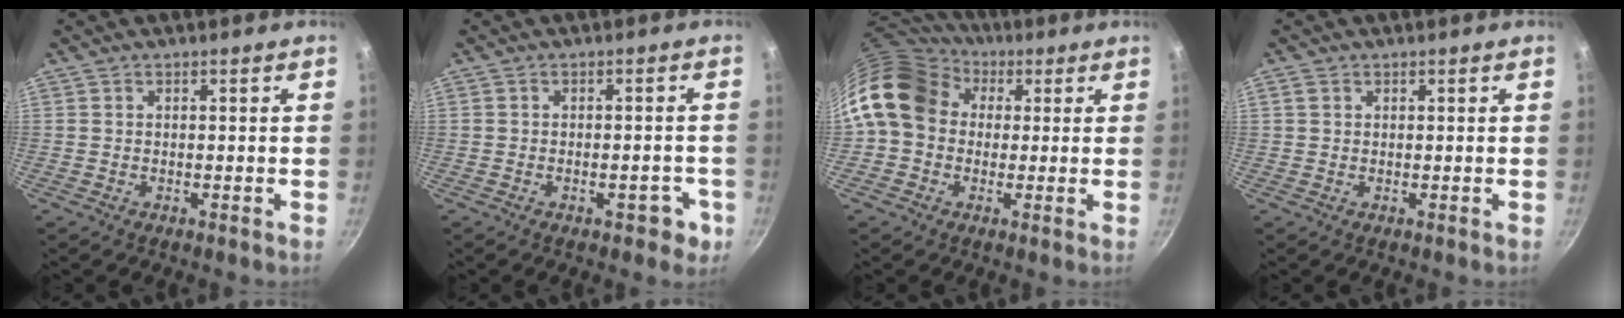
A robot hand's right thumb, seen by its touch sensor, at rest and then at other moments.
{"total": 4.7, "force": [-2.0, 2.4, 3.6], "torque": [-0.023, 0.015, -0.021]}
{"total": 15.0, "force": [2.8, 12.3, 8.1], "torque": [-0.125, 0.031, 0.034]}
{"total": 1.2, "force": [0.5, 1.0, 0.5], "torque": [-0.008, 0.001, 0.009]}